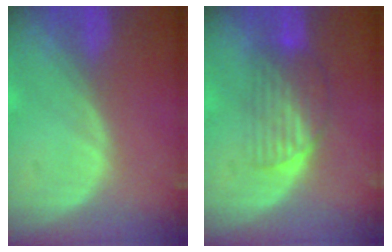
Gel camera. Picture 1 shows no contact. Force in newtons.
{"total": 6.6, "press": 5.7, "slide": 3.3}